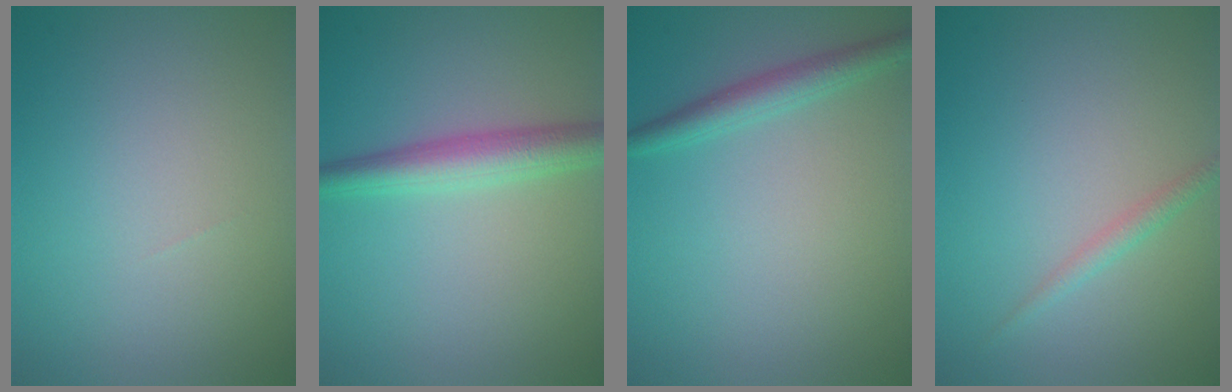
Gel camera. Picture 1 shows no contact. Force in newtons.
{"total": 4.0, "press": 4.0, "slide": 0.1}
{"total": 2.4, "press": 2.4, "slide": 0.1}
{"total": 1.2, "press": 1.2, "slide": 0.0}